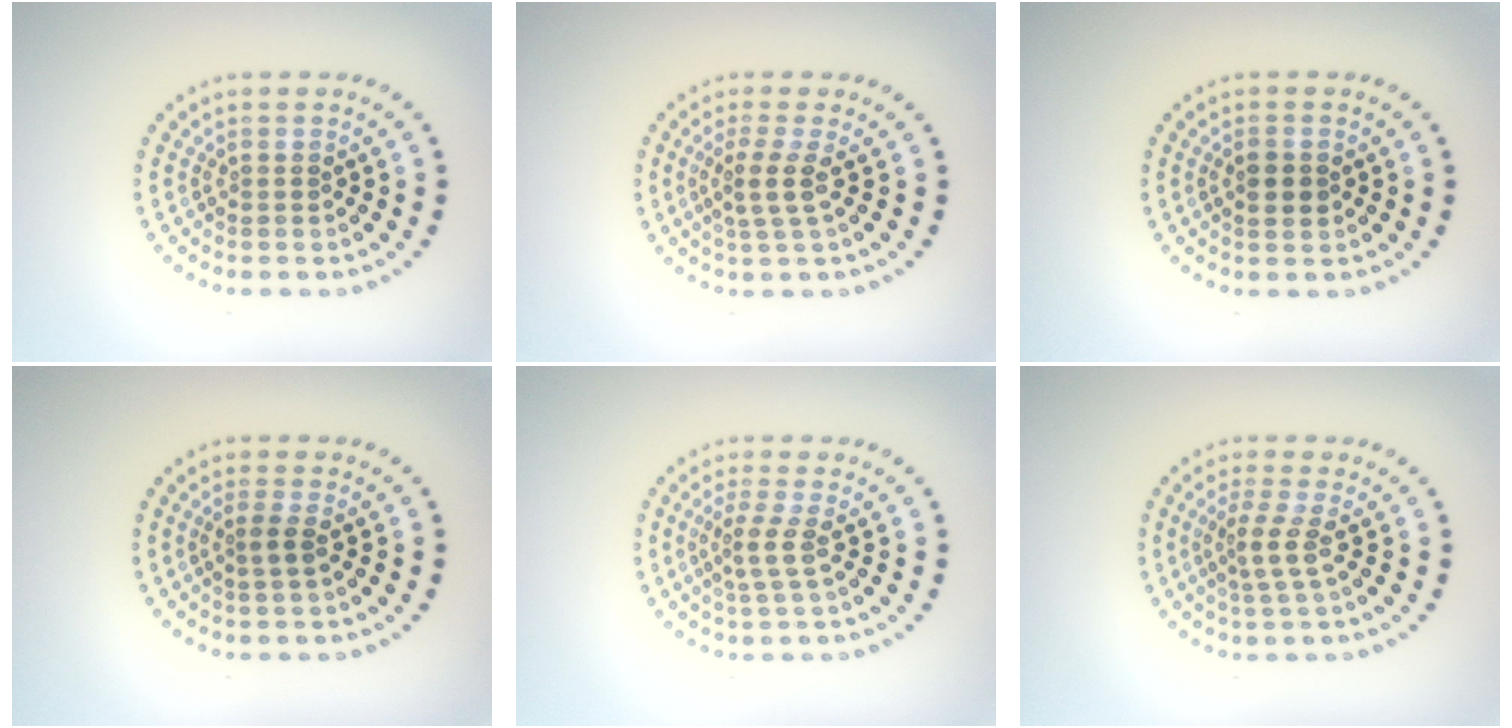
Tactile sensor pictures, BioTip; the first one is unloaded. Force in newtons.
{"total": 2.2, "press": 1.7, "slide": 1.4}
{"total": 2.3, "press": 2.3, "slide": 0.0}
{"total": 1.2, "press": 1.0, "slide": 0.8}
{"total": 2.2, "press": 1.5, "slide": 1.5}
{"total": 2.3, "press": 1.6, "slide": 1.6}